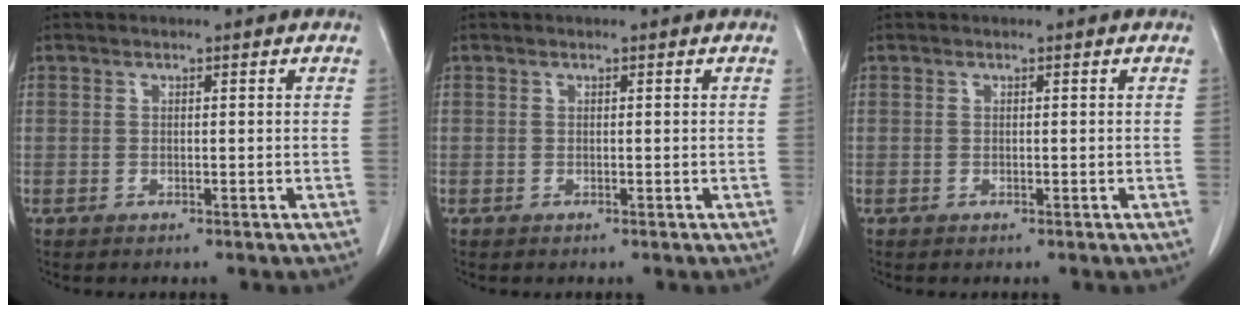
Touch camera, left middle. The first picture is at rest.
{"total": 0.0}
{"total": 0.0}